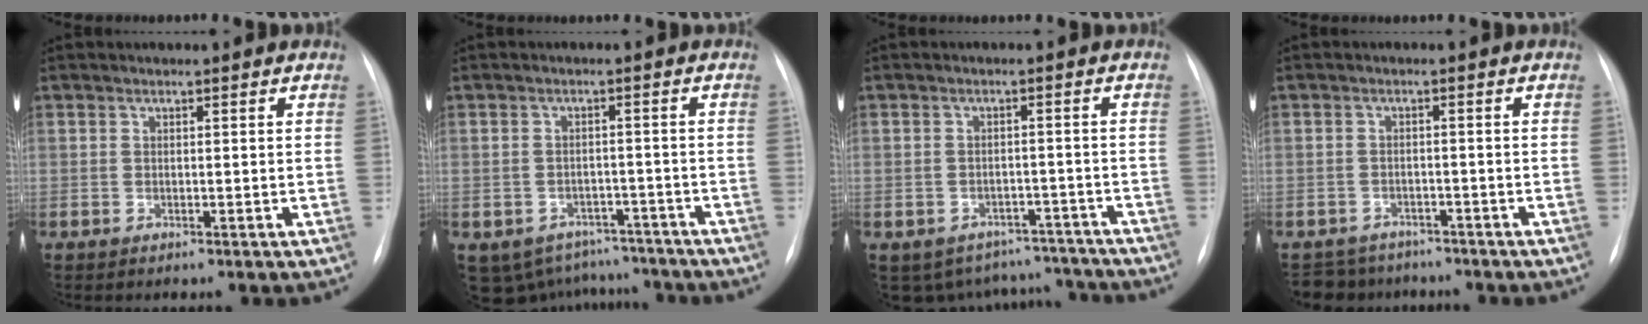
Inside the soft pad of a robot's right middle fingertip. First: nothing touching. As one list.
[{"total": 9.7, "force": [-7.9, 5.5, 1.2], "torque": [-0.019, 0.021, -0.092]}, {"total": 9.6, "force": [-8.4, 4.7, 0.4], "torque": [0.004, 0.030, -0.094]}, {"total": 5.9, "force": [-5.3, 2.7, -0.2], "torque": [0.003, 0.008, -0.073]}]